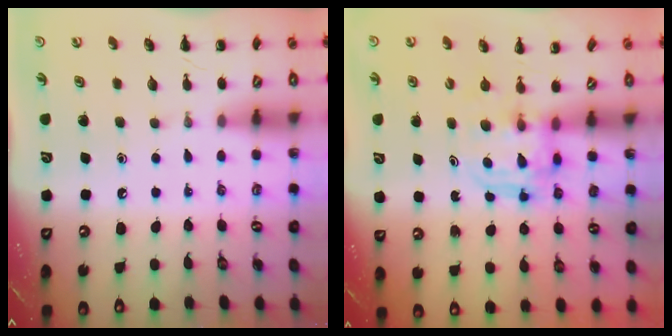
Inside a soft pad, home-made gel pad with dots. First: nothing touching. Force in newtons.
{"total": 3.8, "press": 3.8, "slide": 0.2}